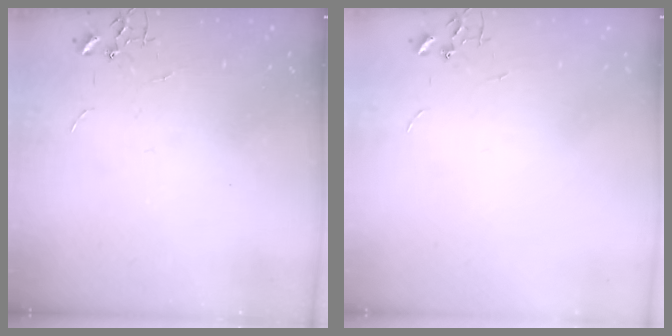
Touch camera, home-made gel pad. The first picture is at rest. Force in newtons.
{"total": 0.0}